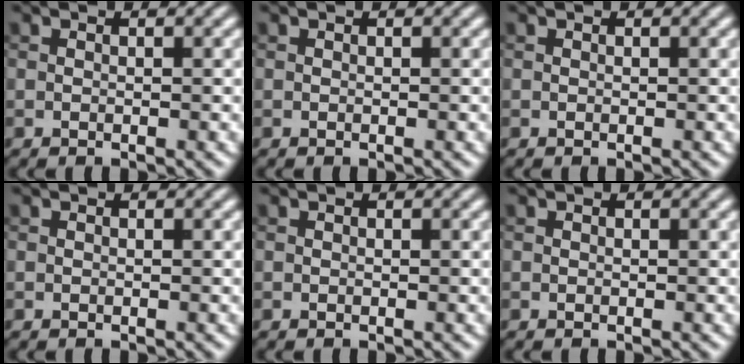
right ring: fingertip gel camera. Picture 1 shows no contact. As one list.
[{"total": 0.0}, {"total": 0.0}, {"total": 0.0}, {"total": 0.0}, {"total": 0.0}]